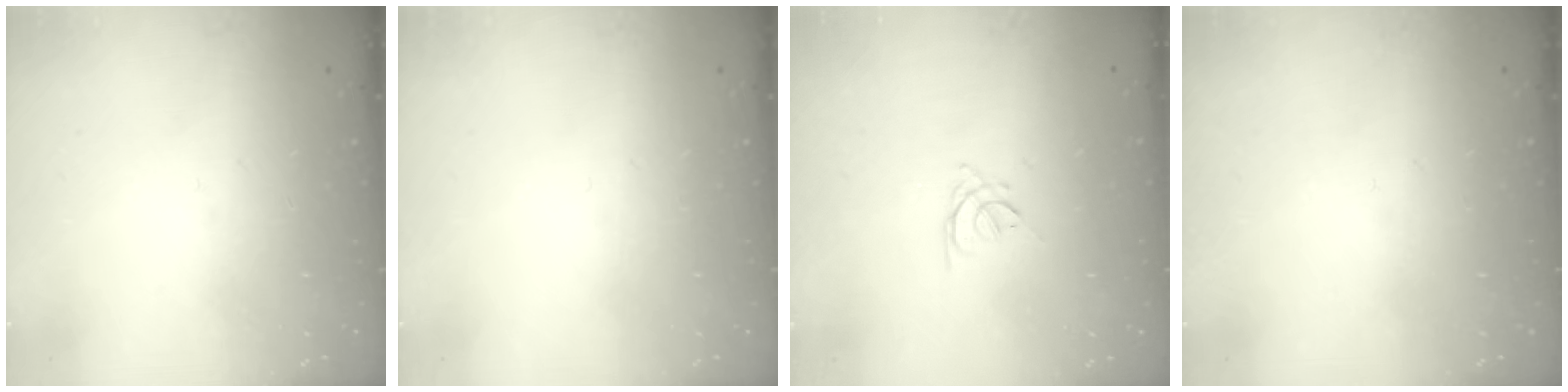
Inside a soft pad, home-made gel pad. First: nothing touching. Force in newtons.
{"total": 0.0}
{"total": 2.5, "press": 2.4, "slide": 0.5}
{"total": 0.0}